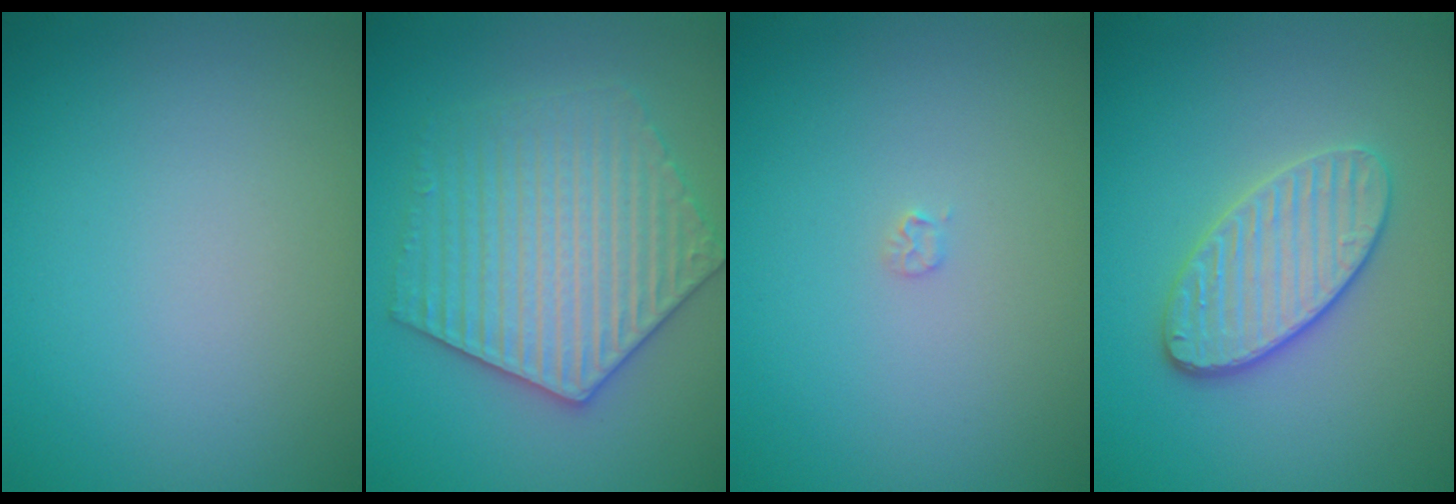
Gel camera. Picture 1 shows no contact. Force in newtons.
{"total": 5.6, "press": 5.5, "slide": 0.9}
{"total": 0.5, "press": 0.5, "slide": 0.1}
{"total": 3.8, "press": 3.4, "slide": 1.7}